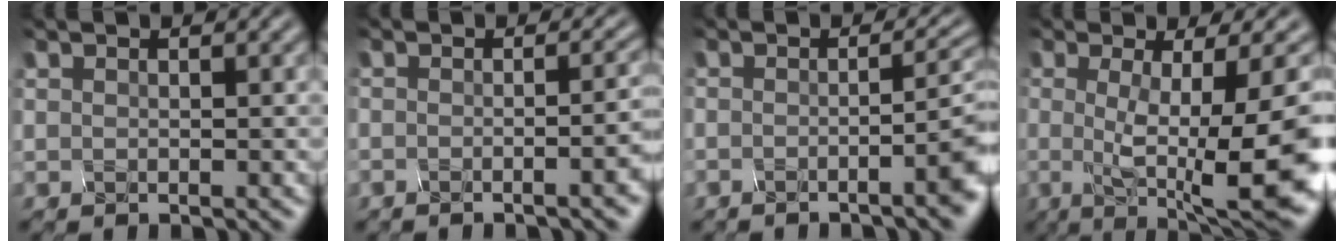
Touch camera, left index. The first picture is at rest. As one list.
[{"total": 5.2, "force": [-1.2, 2.4, 4.4], "torque": [-0.006, 0.028, -0.029]}, {"total": 6.1, "force": [-1.7, 2.0, 5.5], "torque": [-0.030, 0.013, -0.029]}, {"total": 12.7, "force": [-2.5, 2.6, 12.2], "torque": [-0.176, -0.001, -0.022]}]